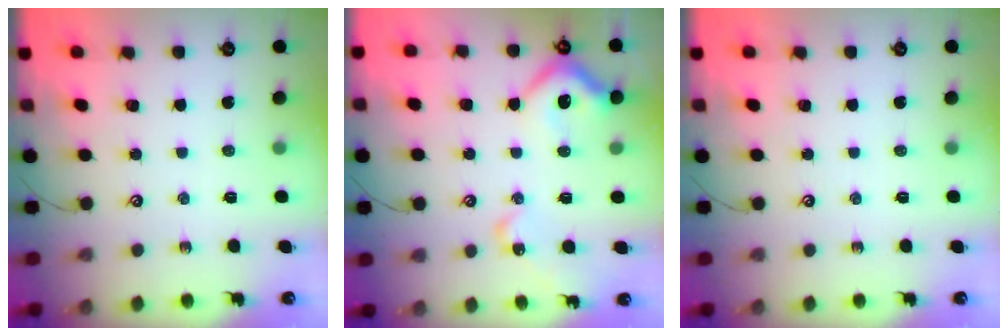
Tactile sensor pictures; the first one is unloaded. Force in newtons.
{"total": 11.9, "press": 11.8, "slide": 1.5}
{"total": 0.0}